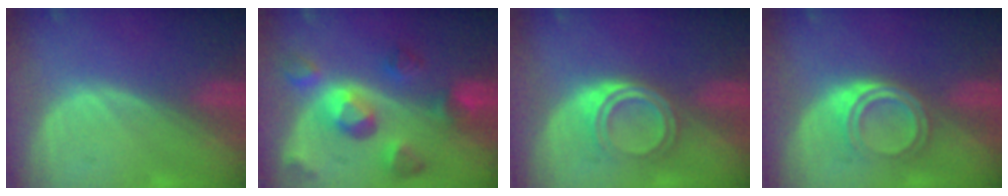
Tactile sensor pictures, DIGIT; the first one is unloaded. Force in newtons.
{"total": 9.7, "press": 8.8, "slide": 4.1}
{"total": 5.3, "press": 4.5, "slide": 2.8}
{"total": 5.3, "press": 4.5, "slide": 2.8}